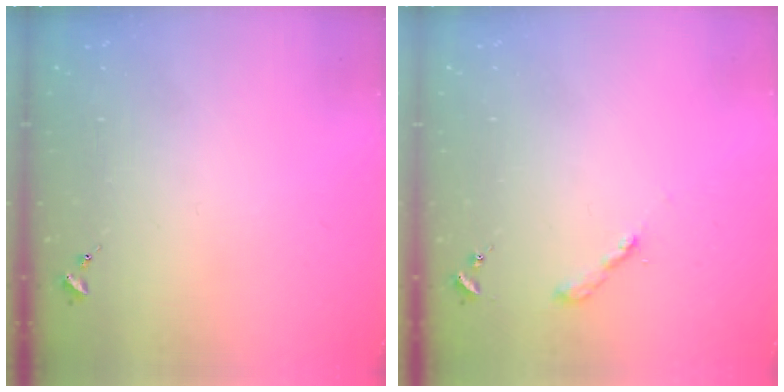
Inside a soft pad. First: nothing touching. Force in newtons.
{"total": 2.0, "press": 2.0, "slide": 0.2}